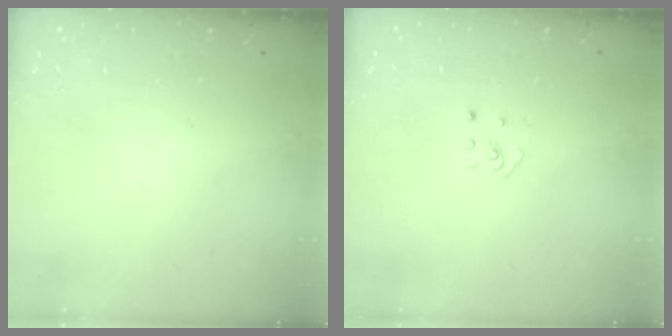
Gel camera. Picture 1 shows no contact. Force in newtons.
{"total": 2.0, "press": 2.0, "slide": 0.3}